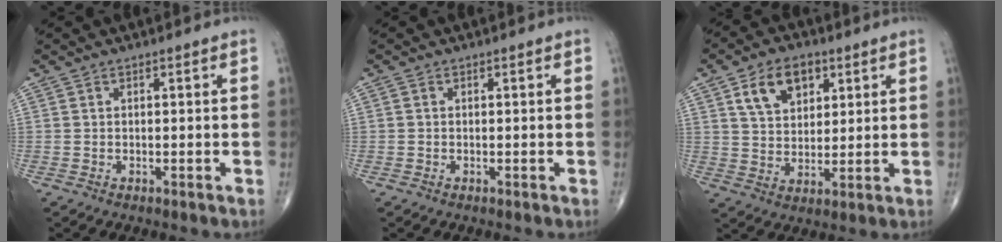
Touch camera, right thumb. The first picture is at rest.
{"total": 0.0}
{"total": 9.9, "force": [4.5, 6.5, 6.0], "torque": [-0.076, -0.013, 0.080]}